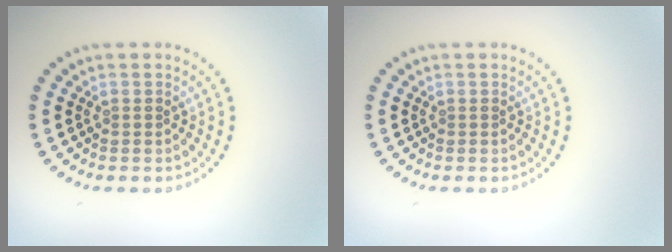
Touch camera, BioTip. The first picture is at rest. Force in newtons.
{"total": 0.0}